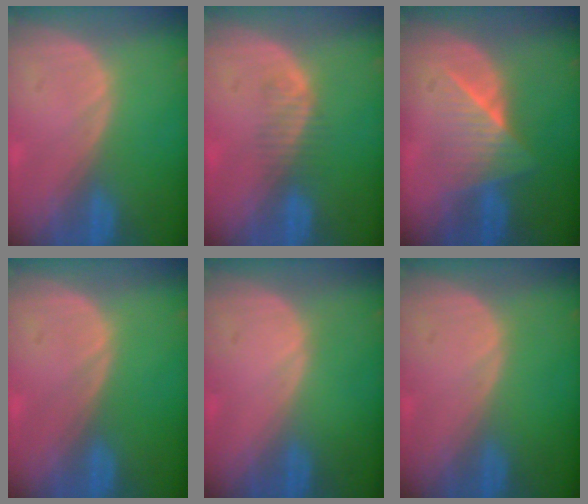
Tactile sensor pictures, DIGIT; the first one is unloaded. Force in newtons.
{"total": 2.2, "press": 2.0, "slide": 0.9}
{"total": 6.5, "press": 6.0, "slide": 2.3}
{"total": 0.0}
{"total": 0.0}
{"total": 0.0}